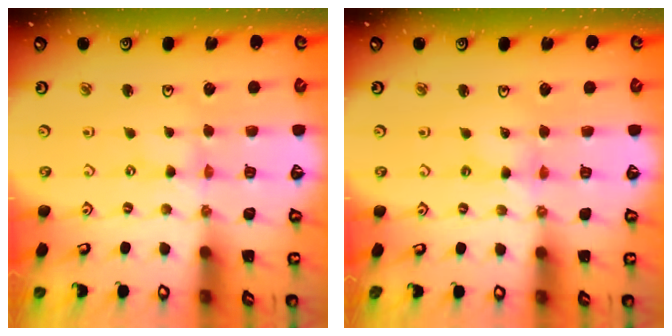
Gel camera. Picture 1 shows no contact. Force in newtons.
{"total": 2.6, "press": 2.6, "slide": 0.3}